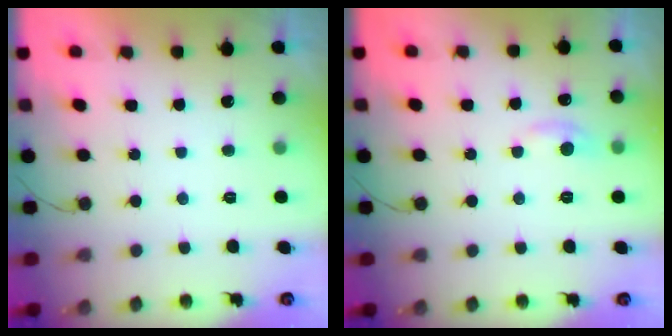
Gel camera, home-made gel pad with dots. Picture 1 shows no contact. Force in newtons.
{"total": 5.1, "press": 5.1, "slide": 0.7}